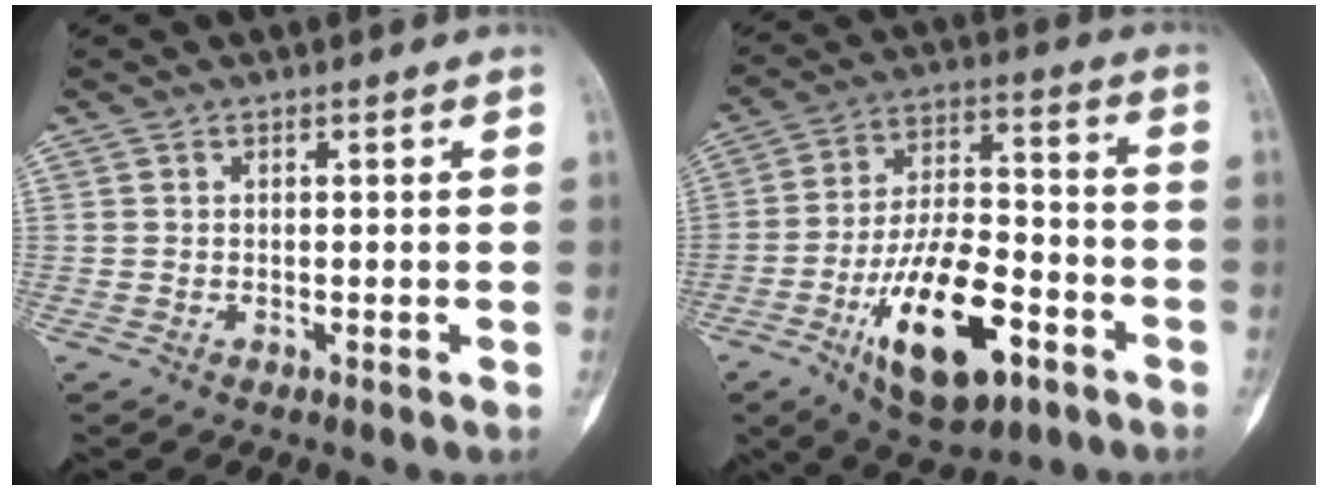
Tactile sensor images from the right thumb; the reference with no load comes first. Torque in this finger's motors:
{"motor_torque": [0.51, 0.78, 1.61, -1.16, 0.46]}